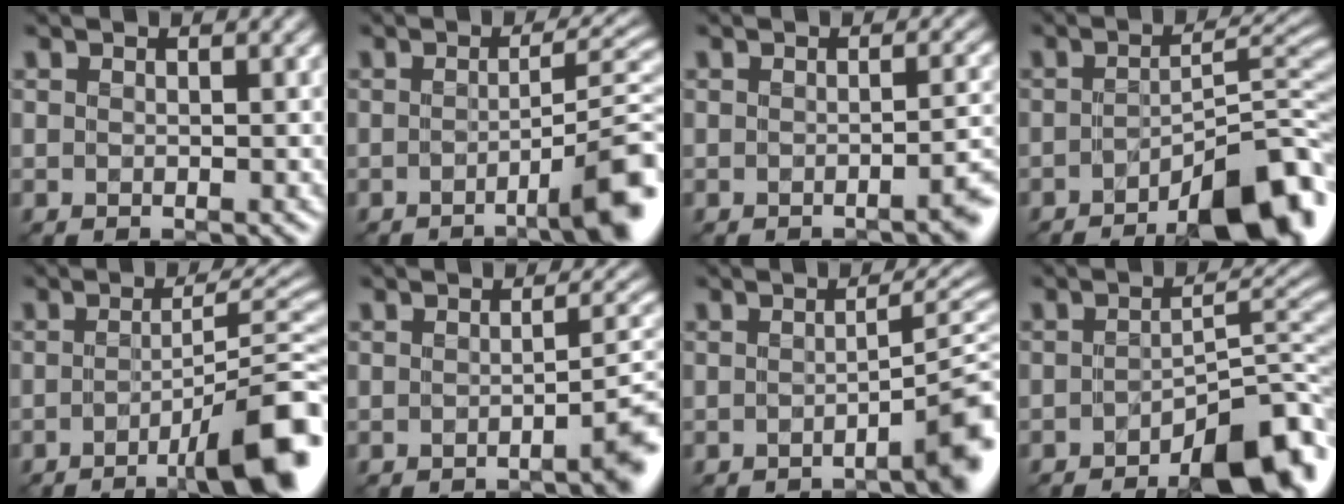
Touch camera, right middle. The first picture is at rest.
{"total": 6.5, "force": [-2.7, 0.9, 5.9], "torque": [-0.067, 0.009, -0.043]}
{"total": 2.8, "force": [-1.5, 0.6, 2.3], "torque": [-0.016, 0.007, -0.019]}
{"total": 9.9, "force": [-6.0, 2.4, 7.5], "torque": [-0.094, 0.006, -0.085]}
{"total": 9.2, "force": [-4.3, 1.5, 8.0], "torque": [-0.091, 0.014, -0.064]}
{"total": 3.6, "force": [-1.8, 0.5, 3.1], "torque": [-0.032, 0.009, -0.029]}
{"total": 5.6, "force": [-2.6, 1.0, 4.9], "torque": [-0.048, 0.012, -0.037]}
{"total": 8.7, "force": [-5.3, 2.8, 6.3], "torque": [-0.077, 0.003, -0.072]}